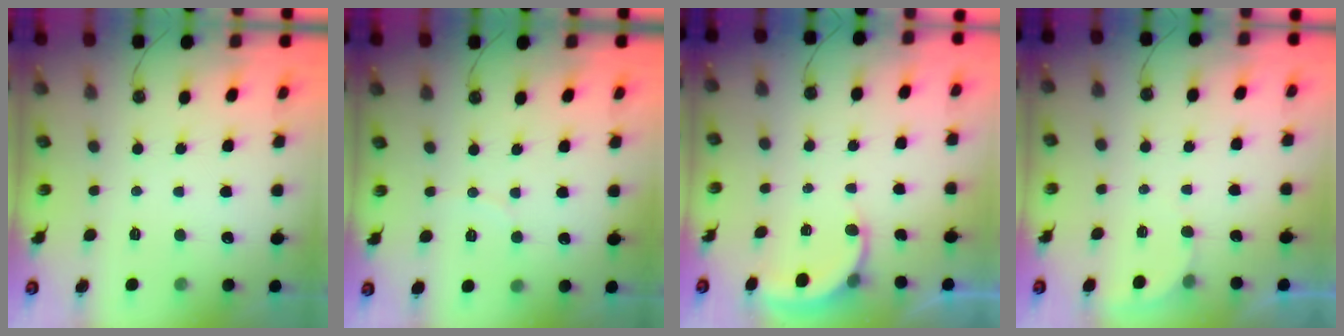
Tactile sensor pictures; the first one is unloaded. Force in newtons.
{"total": 2.0, "press": 2.0, "slide": 0.2}
{"total": 3.9, "press": 3.9, "slide": 0.3}
{"total": 1.6, "press": 1.6, "slide": 0.0}